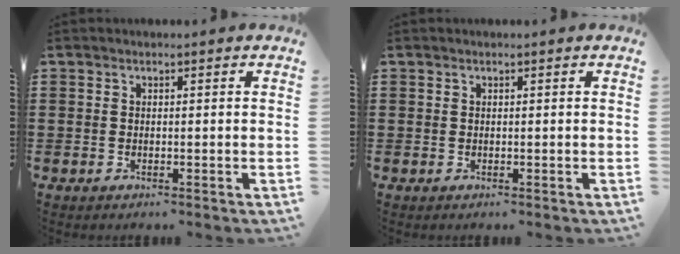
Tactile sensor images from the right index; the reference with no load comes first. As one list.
[{"total": 0.0}]